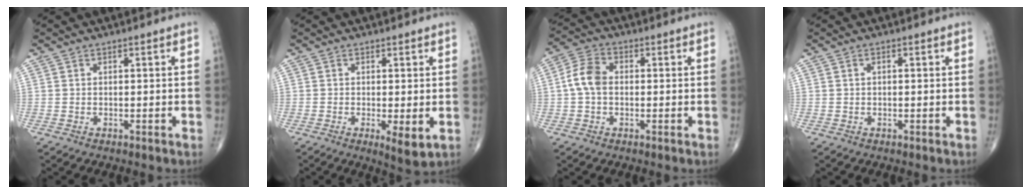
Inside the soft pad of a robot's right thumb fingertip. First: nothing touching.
{"total": 4.4, "force": [-0.9, 1.2, 4.1], "torque": [-0.069, -0.016, -0.015]}
{"total": 6.2, "force": [-0.1, 4.3, 4.5], "torque": [-0.090, 0.019, -0.011]}
{"total": 0.6, "force": [0.1, 0.3, 0.5], "torque": [-0.009, 0.000, 0.000]}